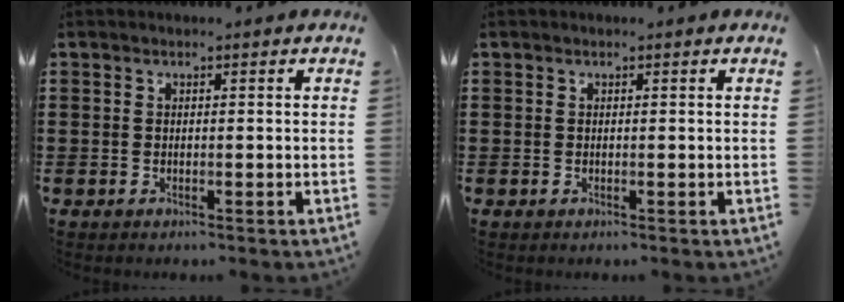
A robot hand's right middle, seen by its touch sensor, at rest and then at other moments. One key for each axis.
{"total": 0.0}